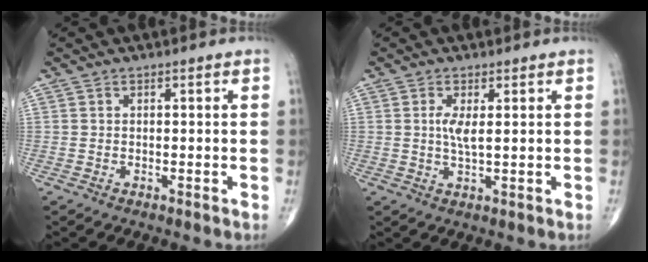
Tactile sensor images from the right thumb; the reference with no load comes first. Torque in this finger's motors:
{"motor_torque": [0.28, 0.44, -0.08, -0.34, 0.04]}